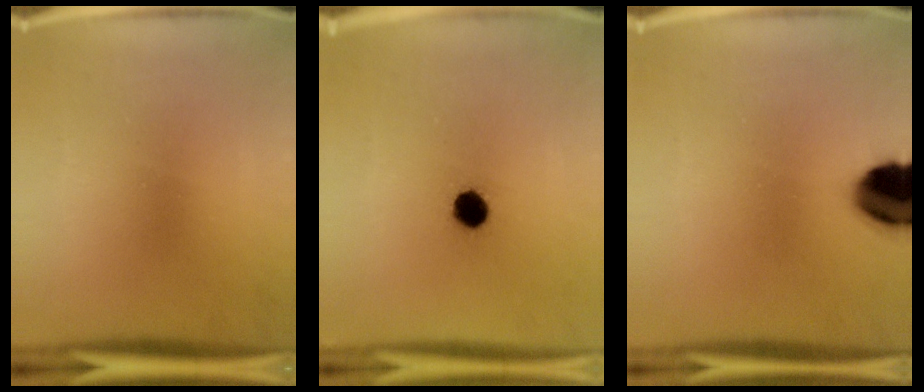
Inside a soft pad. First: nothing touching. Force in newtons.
{"total": 5.8}
{"total": 14.1}